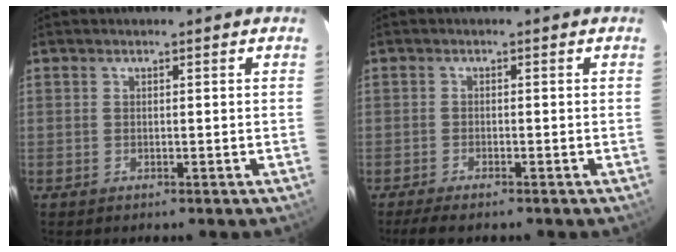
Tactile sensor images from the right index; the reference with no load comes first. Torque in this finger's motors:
{"motor_torque": [0.05, -0.04, 0.09, 0.02]}